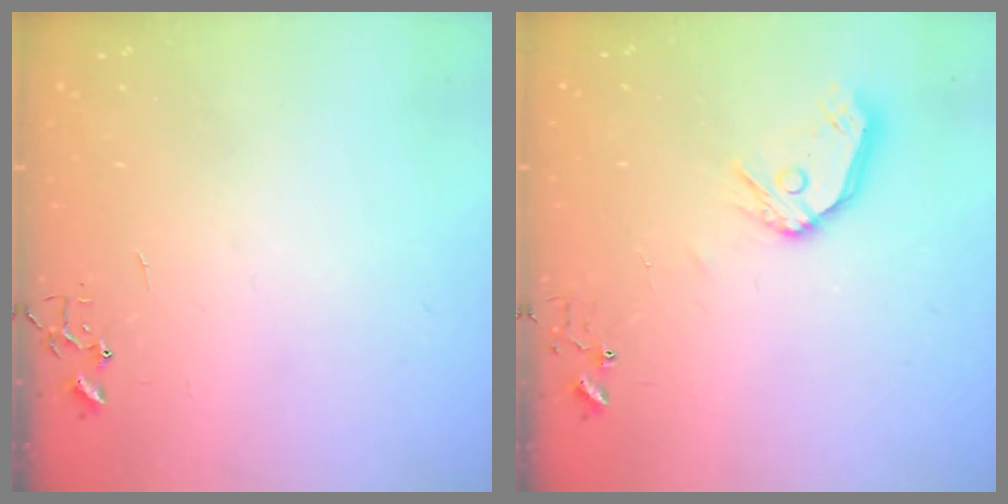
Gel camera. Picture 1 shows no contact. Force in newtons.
{"total": 11.3, "press": 11.3, "slide": 1.3}